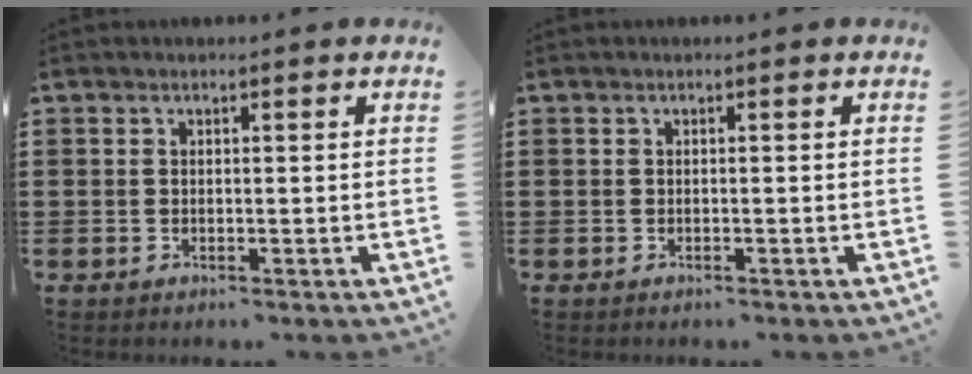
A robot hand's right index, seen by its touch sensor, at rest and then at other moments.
{"total": 0.0}